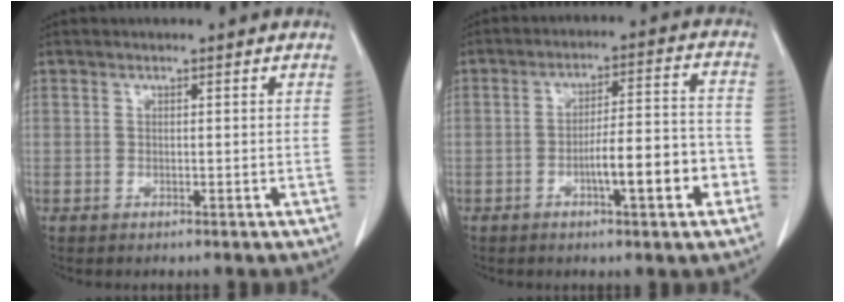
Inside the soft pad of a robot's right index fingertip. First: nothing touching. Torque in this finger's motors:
{"motor_torque": [1.18, -0.55, 0.38, 0.11]}